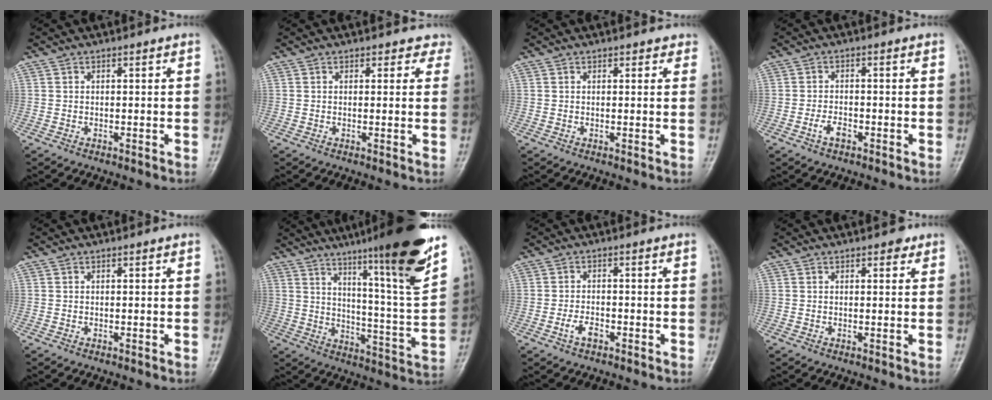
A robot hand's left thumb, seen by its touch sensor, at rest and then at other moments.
{"total": 2.8, "force": [2.3, 1.6, 0.1], "torque": [0.030, -0.011, 0.008]}
{"total": 1.6, "force": [1.2, 0.9, 0.5], "torque": [0.011, -0.004, 0.007]}
{"total": 2.6, "force": [-1.4, 1.4, 1.7], "torque": [-0.035, 0.009, -0.026]}
{"total": 0.0}
{"total": 21.1, "force": [13.9, 1.0, 15.8], "torque": [-0.209, -0.068, 0.207]}
{"total": 2.8, "force": [-1.4, 1.4, 1.9], "torque": [-0.038, 0.010, -0.027]}
{"total": 1.8, "force": [1.2, 0.9, 1.0], "torque": [-0.003, -0.004, 0.011]}